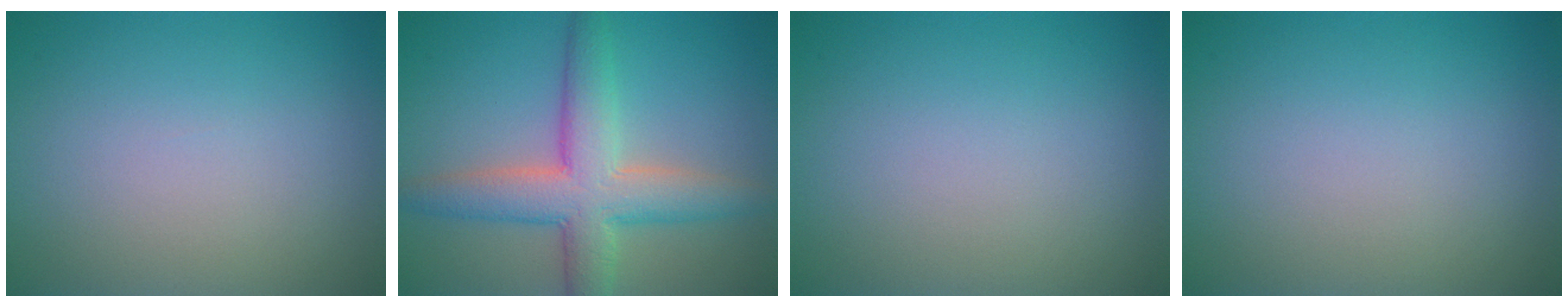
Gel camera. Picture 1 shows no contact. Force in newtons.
{"total": 6.7, "press": 6.7, "slide": 0.6}
{"total": 0.0}
{"total": 0.0}